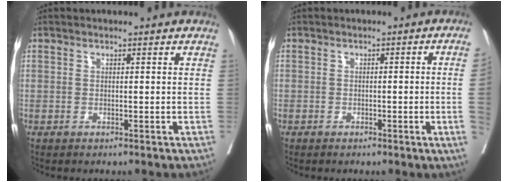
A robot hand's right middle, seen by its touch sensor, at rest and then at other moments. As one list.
[{"total": 3.9, "force": [-0.9, -1.0, 3.6], "torque": [-0.044, -0.001, -0.012]}]